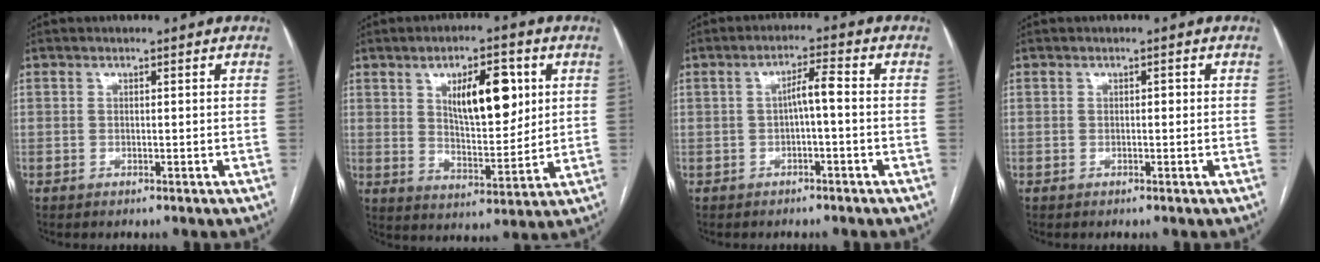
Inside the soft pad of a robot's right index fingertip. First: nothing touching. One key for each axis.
{"total": 11.4, "fx": 4.0, "fy": 4.2, "fz": 9.8, "tx": -0.153, "ty": 0.005, "tz": 0.072}
{"total": 3.3, "fx": -0.3, "fy": 0.4, "fz": 3.3, "tx": -0.054, "ty": 0.014, "tz": -0.004}
{"total": 0.6, "fx": 0.0, "fy": 0.3, "fz": 0.4, "tx": -0.005, "ty": 0.005, "tz": -0.001}